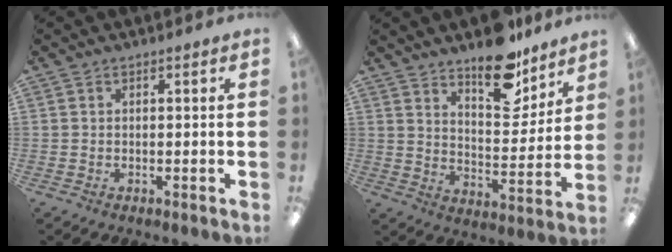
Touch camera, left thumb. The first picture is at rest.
{"total": 15.4, "force": [11.9, 6.4, 7.4], "torque": [-0.094, -0.079, 0.207]}